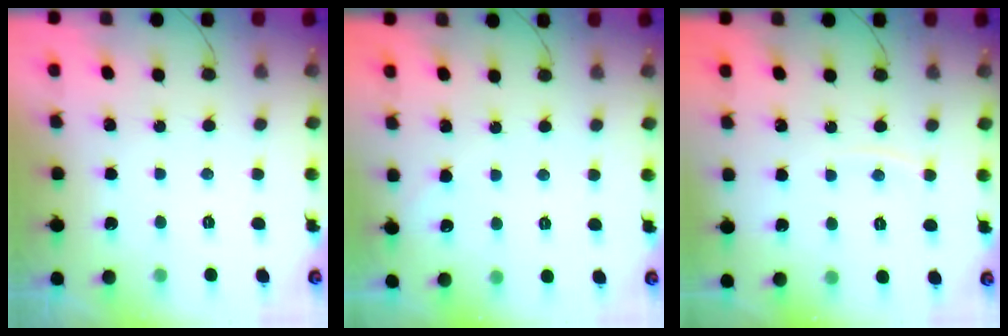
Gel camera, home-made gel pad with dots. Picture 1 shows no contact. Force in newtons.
{"total": 2.9, "press": 2.9, "slide": 0.4}
{"total": 2.7, "press": 2.7, "slide": 0.3}